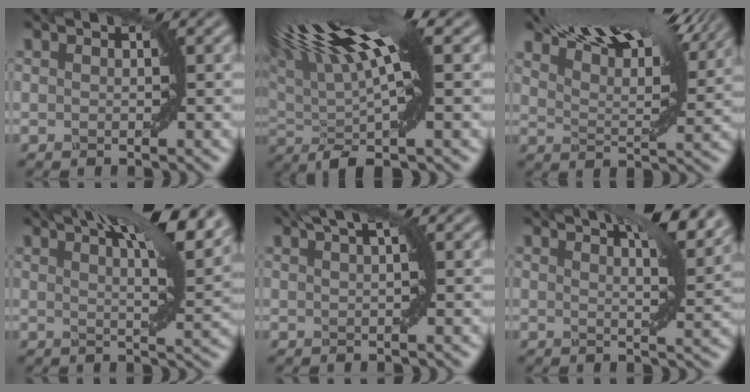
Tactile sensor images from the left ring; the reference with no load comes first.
{"total": 12.5, "force": [3.3, 3.3, 11.6], "torque": [-0.203, 0.019, 0.050]}
{"total": 13.4, "force": [10.6, 3.0, 7.6], "torque": [-0.124, 0.034, 0.135]}
{"total": 10.6, "force": [6.5, 2.8, 7.9], "torque": [-0.082, 0.032, 0.068]}
{"total": 3.3, "force": [1.9, 0.8, 2.5], "torque": [-0.028, 0.006, 0.014]}
{"total": 6.5, "force": [4.5, 1.4, 4.4], "torque": [-0.051, 0.016, 0.054]}